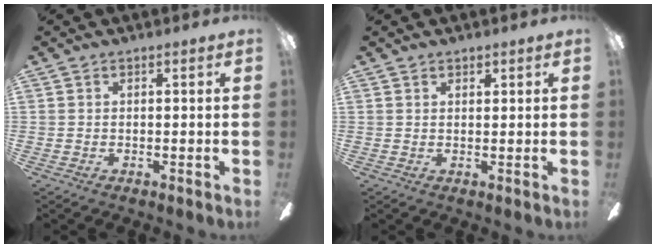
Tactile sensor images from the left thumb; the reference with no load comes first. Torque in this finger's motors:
{"motor_torque": [-0.29, -0.24, -0.14, -0.11, -0.02]}